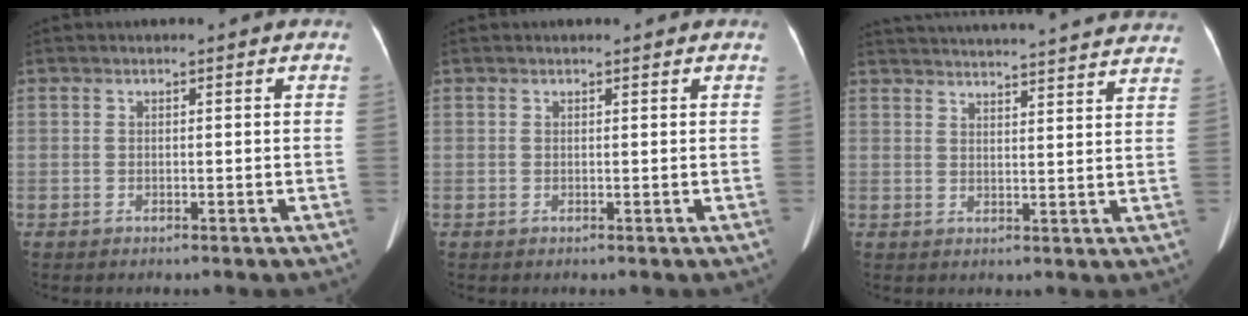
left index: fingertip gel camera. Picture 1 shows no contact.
{"total": 1.6, "force": [1.5, 0.3, 0.5], "torque": [-0.010, 0.016, 0.019]}
{"total": 28.7, "force": [27.3, 2.4, 8.8], "torque": [-0.155, -0.028, 0.336]}